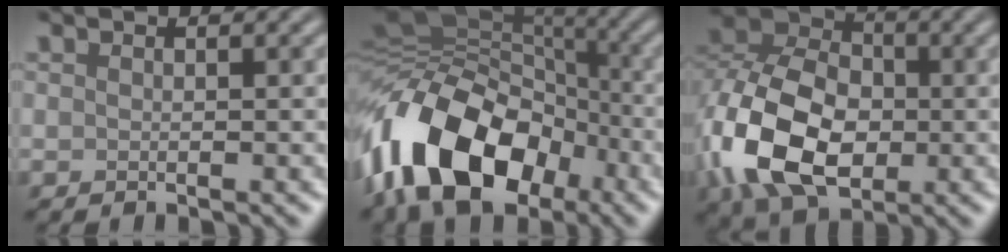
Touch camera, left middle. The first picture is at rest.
{"total": 14.4, "force": [-7.1, 8.6, 9.1], "torque": [-0.176, 0.002, -0.145]}
{"total": 11.8, "force": [-3.2, 7.8, 8.3], "torque": [-0.188, -0.005, -0.073]}